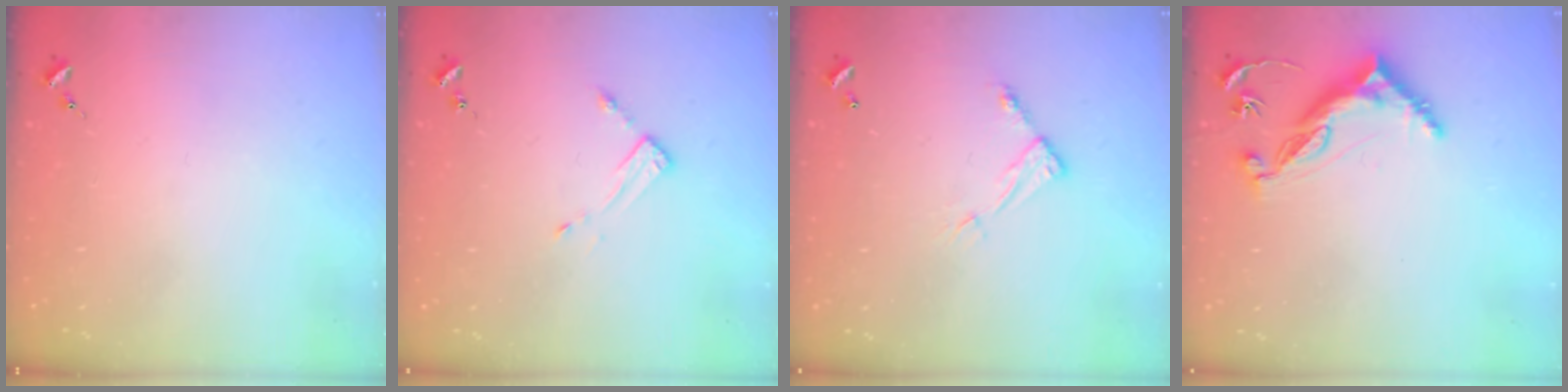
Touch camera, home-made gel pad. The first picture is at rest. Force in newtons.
{"total": 3.9, "press": 3.9, "slide": 0.4}
{"total": 7.0, "press": 7.0, "slide": 0.3}
{"total": 9.5, "press": 9.5, "slide": 0.9}